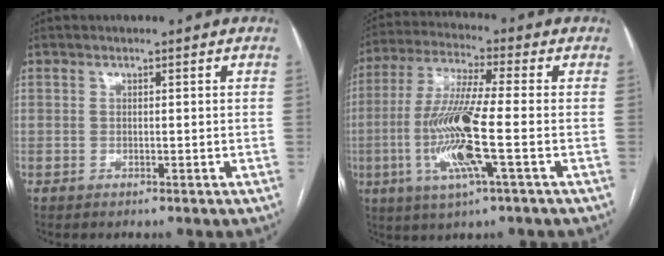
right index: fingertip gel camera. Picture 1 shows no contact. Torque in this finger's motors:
{"motor_torque": [1.75, -0.39, 1.05, 0.21]}